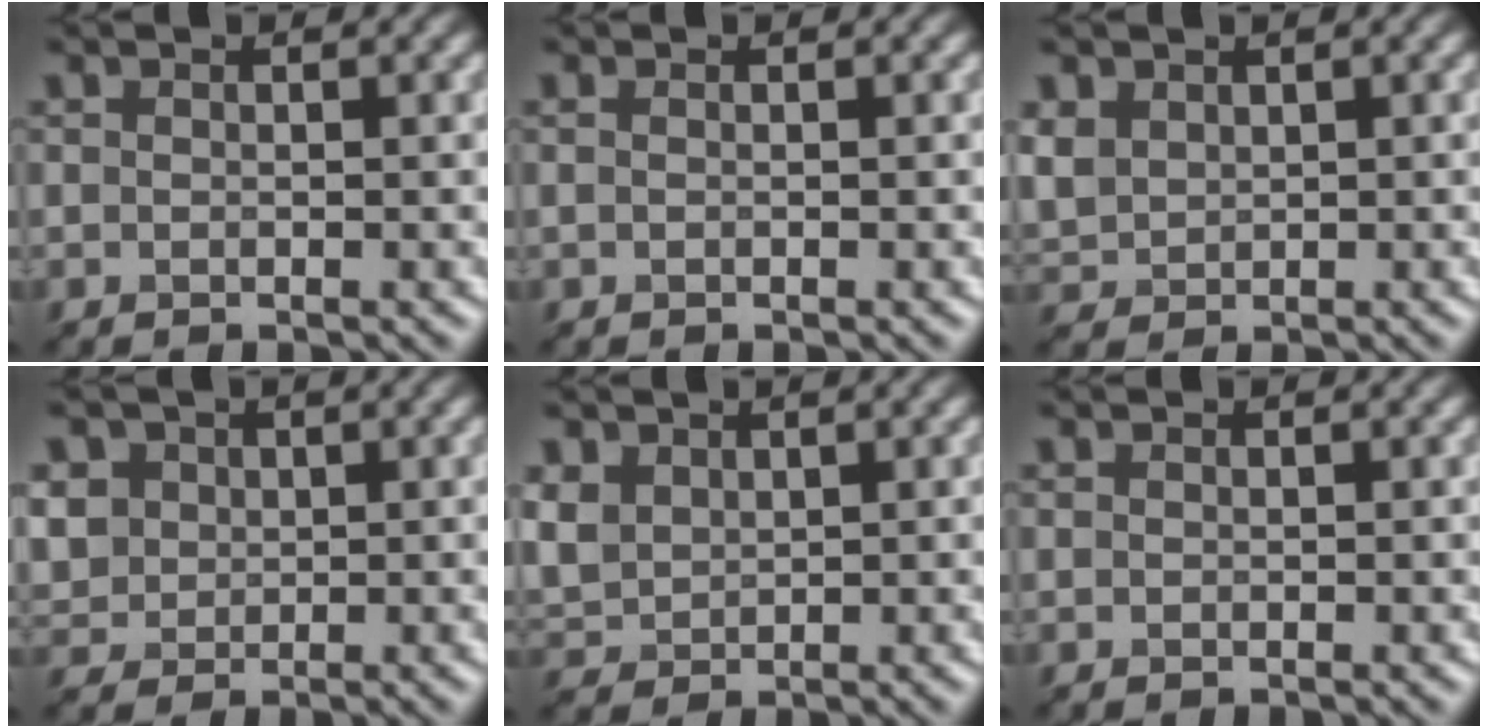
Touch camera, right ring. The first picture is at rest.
{"total": 0.9, "force": [0.2, 0.6, 0.7], "torque": [0.000, 0.006, -0.004]}
{"total": 1.6, "force": [0.9, 1.3, 0.1], "torque": [-0.026, 0.013, 0.041]}
{"total": 3.3, "force": [1.1, 3.0, 0.7], "torque": [-0.053, 0.024, 0.044]}
{"total": 2.1, "force": [1.1, 1.7, 0.6], "torque": [-0.040, 0.013, 0.045]}
{"total": 0.0}